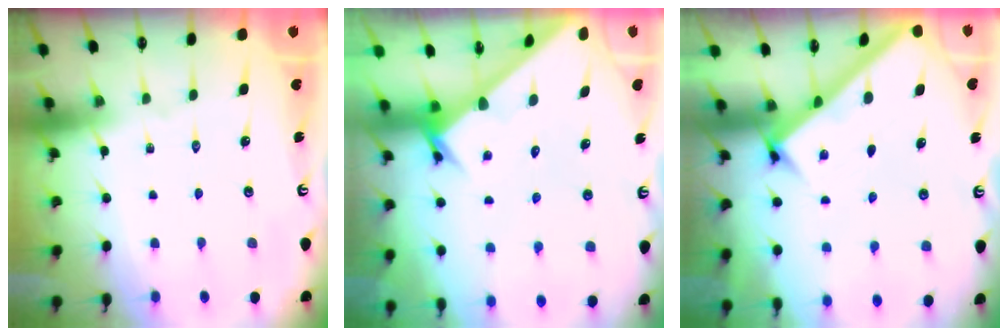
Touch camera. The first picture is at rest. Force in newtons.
{"total": 2.7, "press": 2.7, "slide": 0.1}
{"total": 2.5, "press": 2.5, "slide": 0.3}